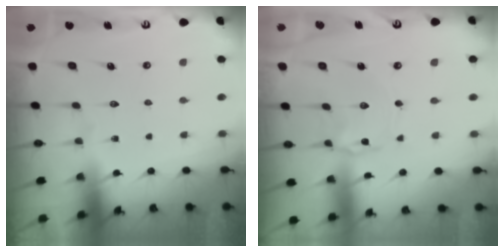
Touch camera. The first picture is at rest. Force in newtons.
{"total": 1.0, "press": 1.0, "slide": 0.1}